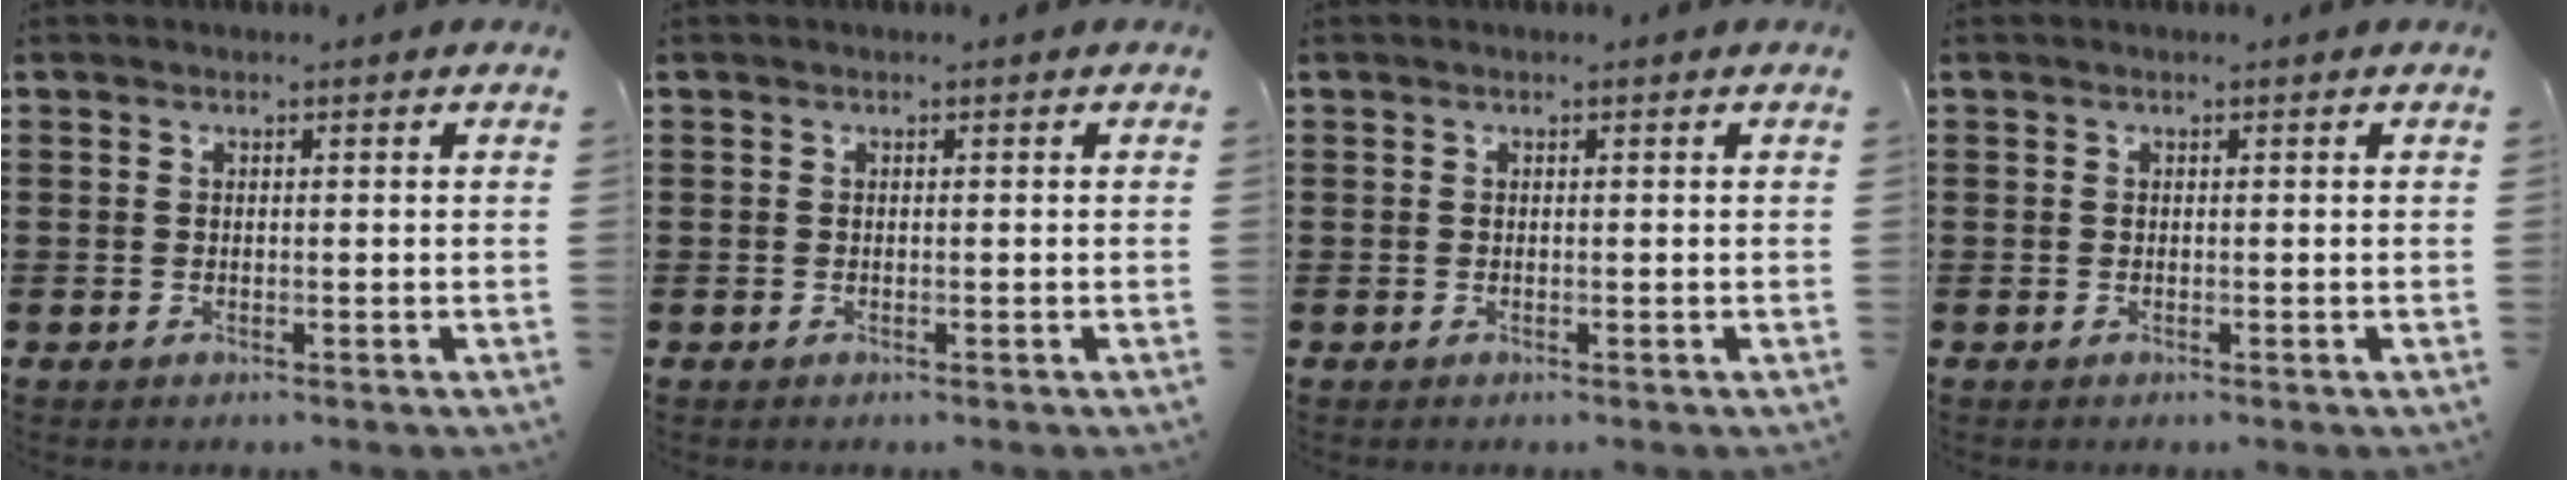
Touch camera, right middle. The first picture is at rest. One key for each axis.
{"total": 0.0}
{"total": 0.0}
{"total": 0.0}